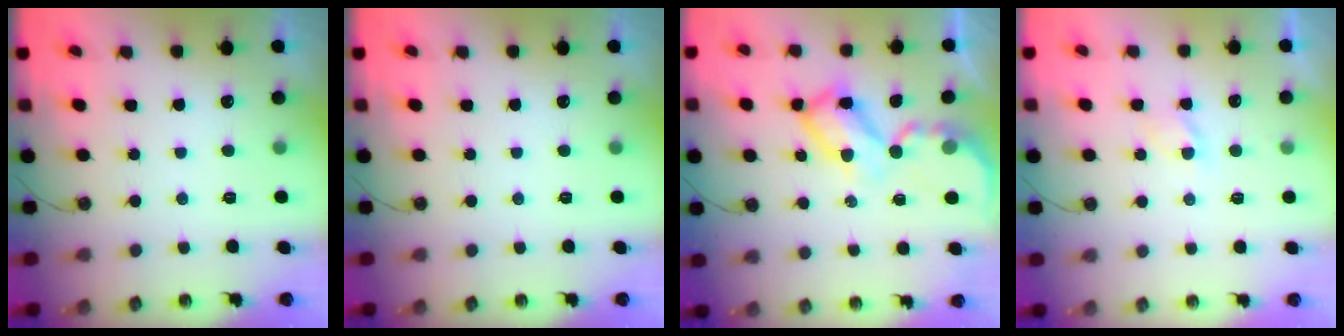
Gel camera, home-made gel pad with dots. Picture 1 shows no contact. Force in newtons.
{"total": 0.0}
{"total": 11.0, "press": 10.9, "slide": 1.0}
{"total": 2.9, "press": 2.8, "slide": 0.6}